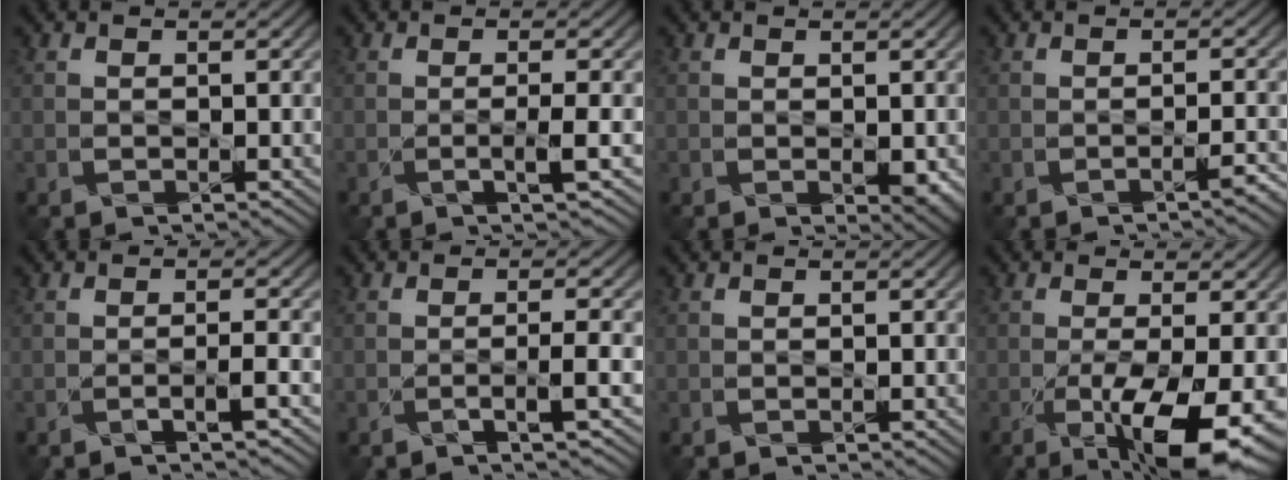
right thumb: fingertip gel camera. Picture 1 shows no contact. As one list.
[{"total": 2.1, "force": [-0.3, 0.3, 2.1], "torque": [-0.036, 0.002, -0.013]}, {"total": 1.8, "force": [-0.2, 0.8, 1.6], "torque": [-0.027, -0.007, 0.003]}, {"total": 1.8, "force": [-1.1, 0.3, 1.5], "torque": [-0.019, 0.005, -0.022]}, {"total": 1.9, "force": [-0.8, 0.2, 1.7], "torque": [-0.026, 0.005, -0.022]}, {"total": 2.7, "force": [-0.7, 0.3, 2.6], "torque": [-0.038, 0.004, -0.023]}, {"total": 0.0}, {"total": 9.3, "force": [-3.6, 2.2, 8.3], "torque": [-0.135, -0.010, -0.053]}]